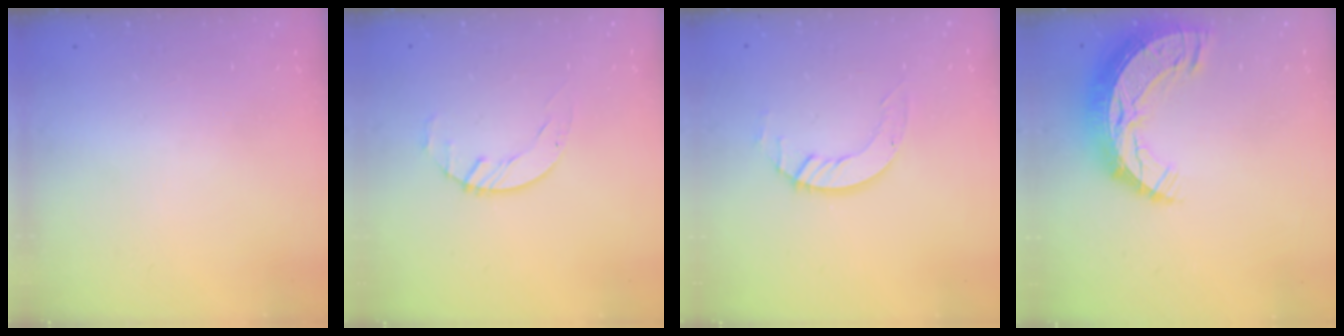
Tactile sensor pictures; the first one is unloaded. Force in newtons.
{"total": 1.7, "press": 1.7, "slide": 0.3}
{"total": 4.1, "press": 4.1, "slide": 0.1}
{"total": 14.4, "press": 14.3, "slide": 1.2}